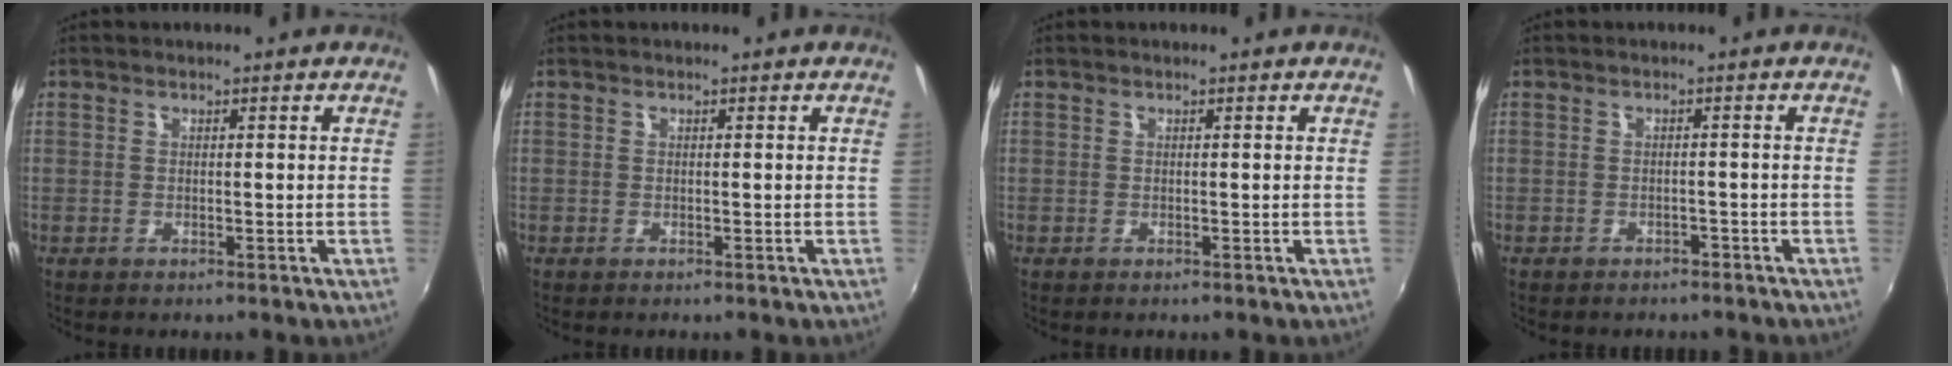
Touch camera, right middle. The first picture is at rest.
{"total": 0.0}
{"total": 0.0}
{"total": 3.1, "force": [-2.7, 1.4, 0.7], "torque": [-0.018, -0.011, -0.035]}